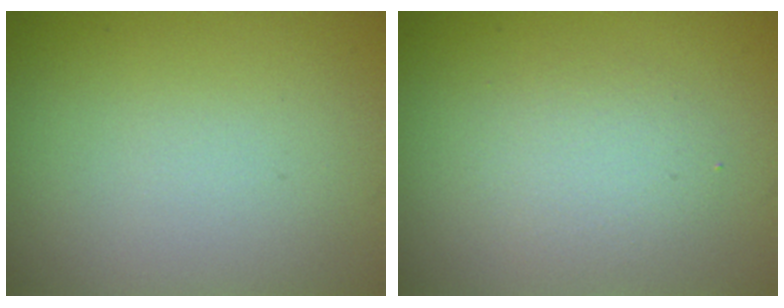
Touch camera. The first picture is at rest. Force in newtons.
{"total": 2.4, "press": 2.4, "slide": 0.3}